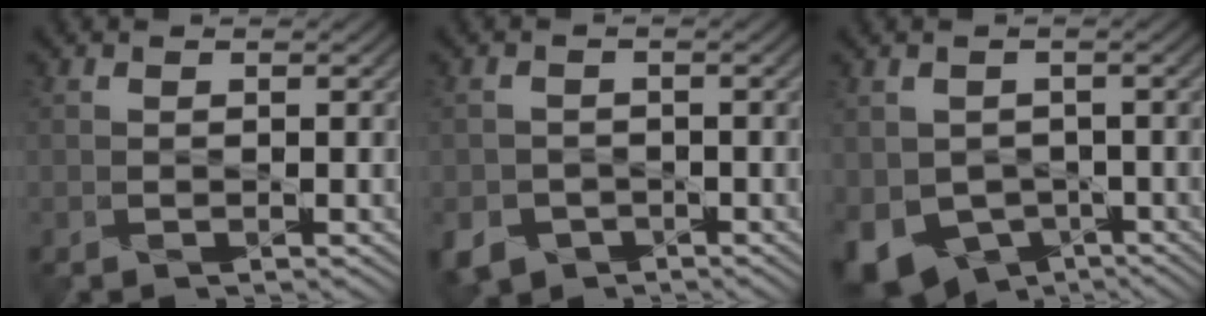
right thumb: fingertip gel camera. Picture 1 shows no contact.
{"total": 4.1, "force": [-2.4, 3.1, 1.1], "torque": [-0.026, -0.008, -0.044]}
{"total": 7.4, "force": [-2.9, 5.7, 3.6], "torque": [-0.086, -0.033, -0.048]}